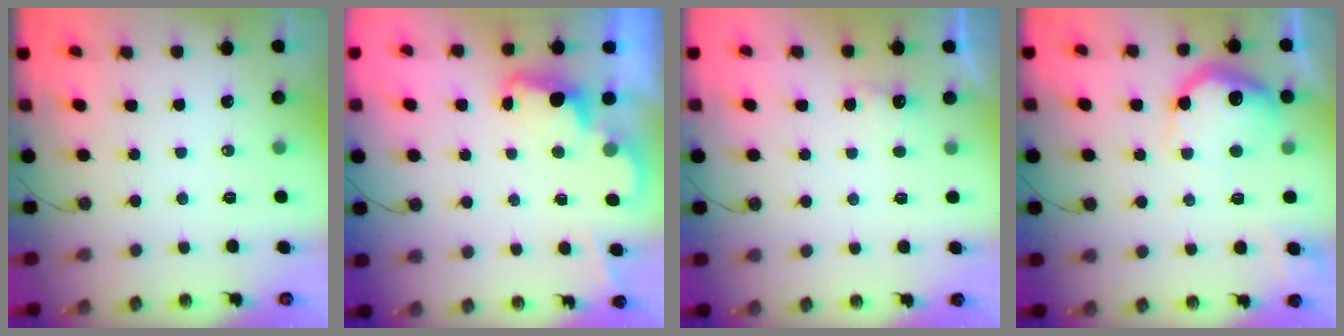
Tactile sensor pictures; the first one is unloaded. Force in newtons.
{"total": 2.3, "press": 2.3, "slide": 0.5}
{"total": 2.9, "press": 2.8, "slide": 0.9}
{"total": 15.9, "press": 15.9, "slide": 0.9}